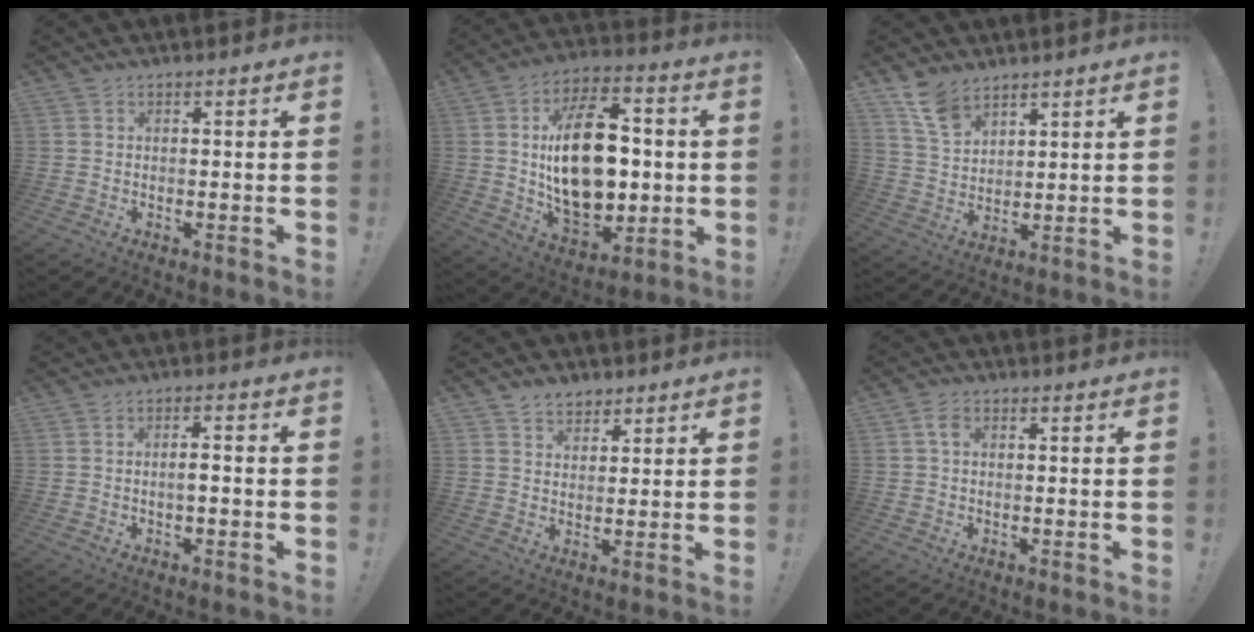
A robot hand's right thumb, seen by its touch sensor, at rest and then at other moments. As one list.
[{"total": 25.2, "force": [1.3, 15.3, 20.0], "torque": [-0.337, -0.005, 0.026]}, {"total": 8.8, "force": [6.7, 4.2, 3.8], "torque": [-0.073, -0.038, 0.132]}, {"total": 2.7, "force": [-1.1, 0.5, 2.5], "torque": [-0.045, 0.008, -0.019]}, {"total": 4.9, "force": [3.7, 3.1, 0.8], "torque": [-0.001, -0.023, 0.067]}, {"total": 2.8, "force": [0.6, 1.8, 2.0], "torque": [-0.034, 0.004, 0.008]}]